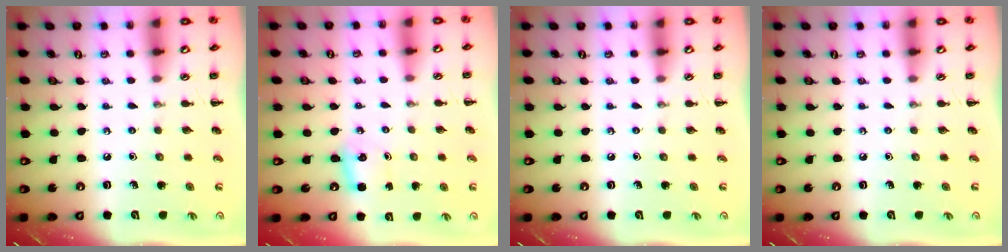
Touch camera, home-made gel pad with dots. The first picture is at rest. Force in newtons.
{"total": 4.0, "press": 3.9, "slide": 1.0}
{"total": 0.0}
{"total": 0.0}